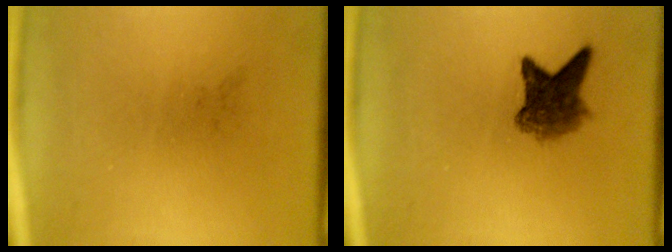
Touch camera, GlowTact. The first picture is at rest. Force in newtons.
{"total": 5.2}